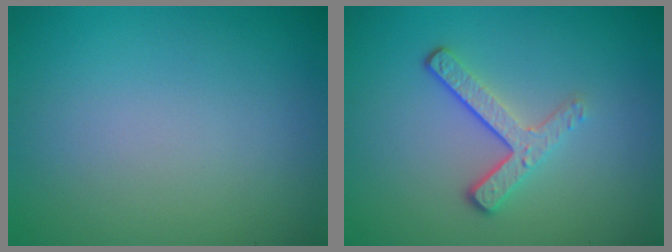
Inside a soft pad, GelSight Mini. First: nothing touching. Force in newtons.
{"total": 3.4, "press": 2.5, "slide": 2.3}